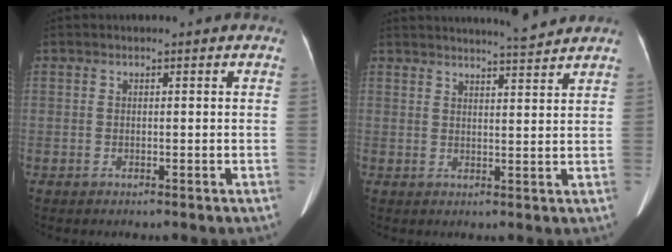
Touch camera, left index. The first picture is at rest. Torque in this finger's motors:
{"motor_torque": [0.77, -1.17, 0.05, 0.08]}